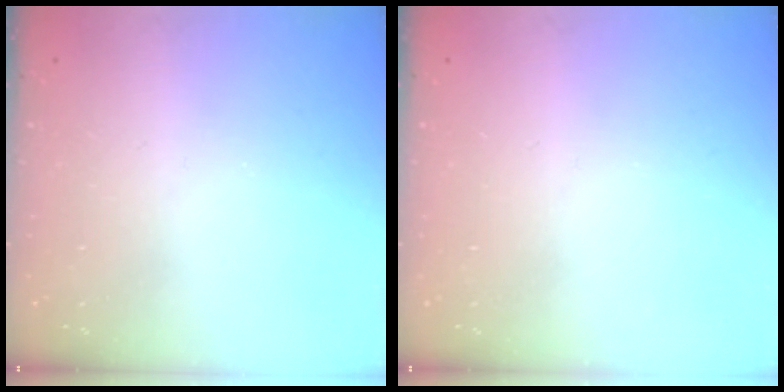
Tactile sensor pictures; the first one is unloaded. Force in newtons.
{"total": 0.0}